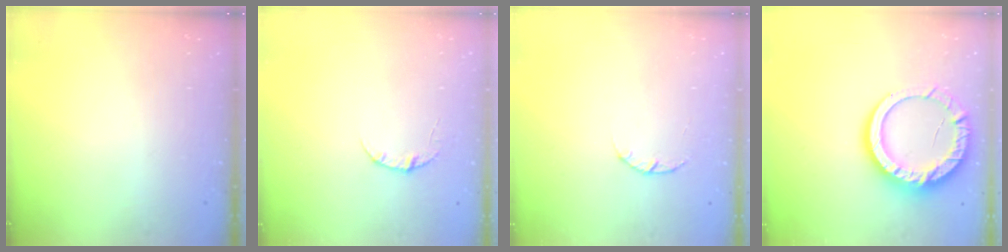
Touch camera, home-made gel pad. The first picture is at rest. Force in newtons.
{"total": 3.4, "press": 3.4, "slide": 0.4}
{"total": 1.4, "press": 1.3, "slide": 0.3}
{"total": 16.9, "press": 16.8, "slide": 1.5}